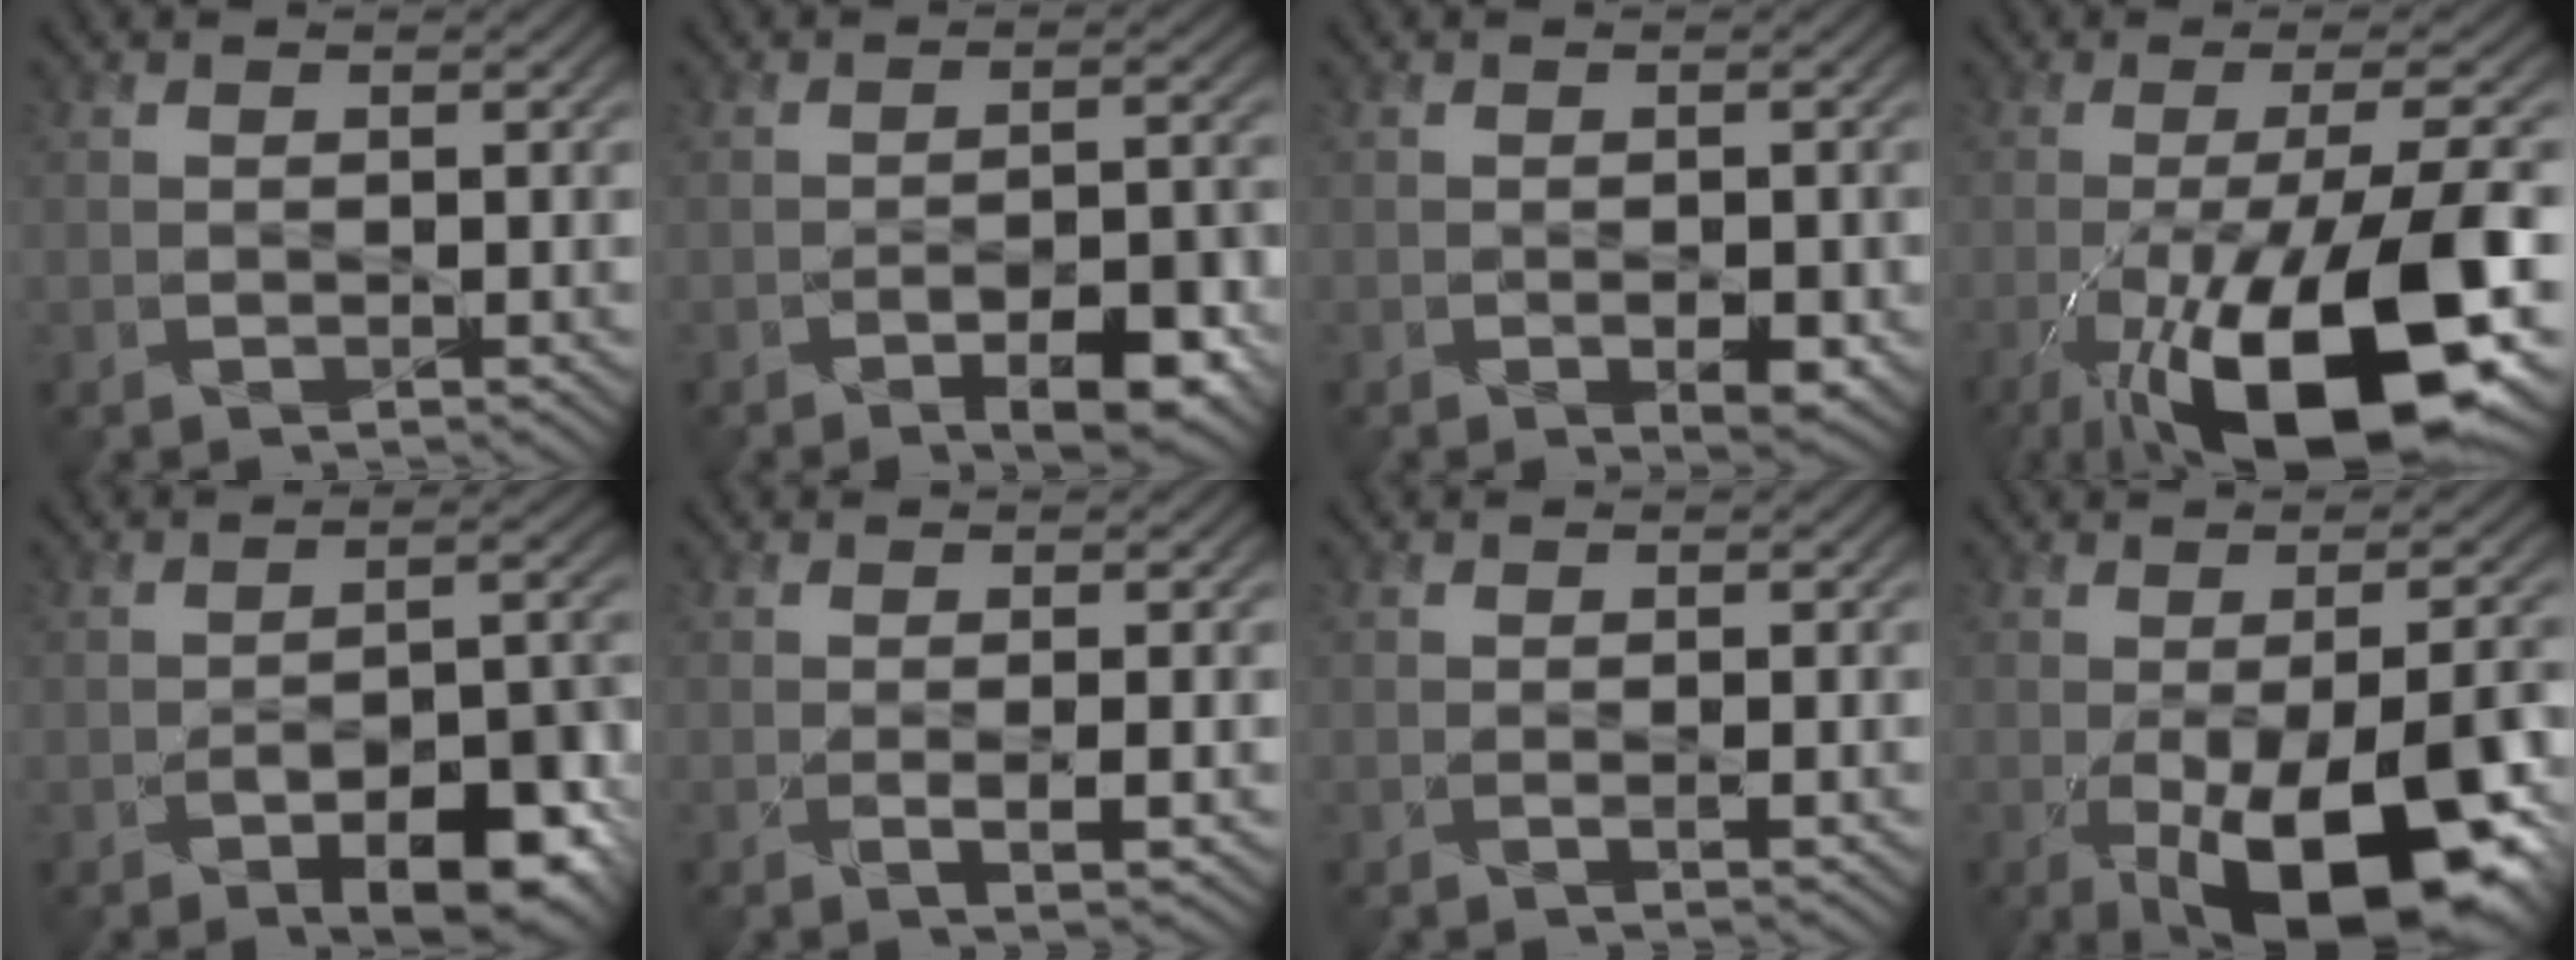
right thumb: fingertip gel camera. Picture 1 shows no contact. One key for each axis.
{"total": 6.2, "fx": -3.4, "fy": 2.3, "fz": 4.6, "tx": -0.060, "ty": 0.002, "tz": -0.049}
{"total": 3.2, "fx": -1.3, "fy": 1.5, "fz": 2.4, "tx": -0.037, "ty": -0.009, "tz": -0.018}
{"total": 18.8, "fx": -7.9, "fy": 5.5, "fz": 16.2, "tx": -0.245, "ty": -0.012, "tz": -0.134}
{"total": 10.1, "fx": -5.2, "fy": 4.4, "fz": 7.4, "tx": -0.095, "ty": -0.011, "tz": -0.076}
{"total": 1.6, "fx": -0.3, "fy": 0.1, "fz": 1.5, "tx": -0.029, "ty": -0.001, "tz": -0.006}
{"total": 0.6, "fx": -0.3, "fy": 0.0, "fz": 0.6, "tx": -0.008, "ty": 0.000, "tz": -0.006}
{"total": 16.6, "fx": -6.3, "fy": 6.7, "fz": 13.8, "tx": -0.181, "ty": -0.021, "tz": -0.080}